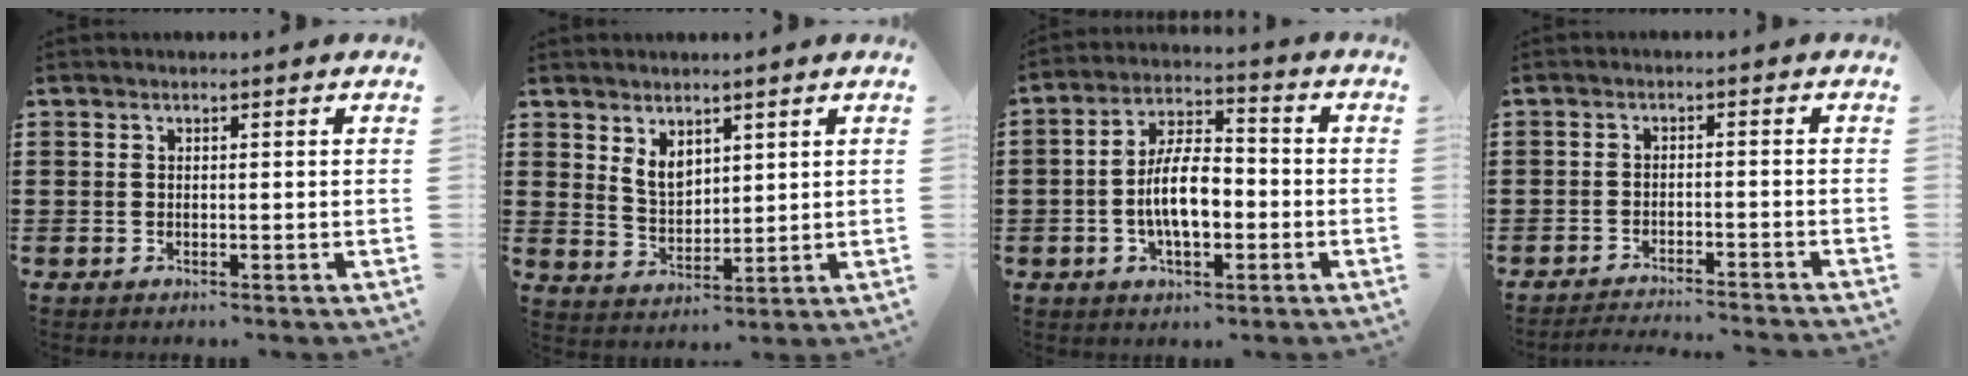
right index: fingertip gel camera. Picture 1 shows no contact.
{"total": 4.3, "force": [2.6, 2.7, 2.1], "torque": [-0.050, 0.007, 0.049]}
{"total": 9.0, "force": [-1.8, 3.9, 7.9], "torque": [-0.156, 0.004, -0.040]}
{"total": 2.6, "force": [-2.5, -0.3, 0.2], "torque": [-0.008, -0.001, -0.054]}